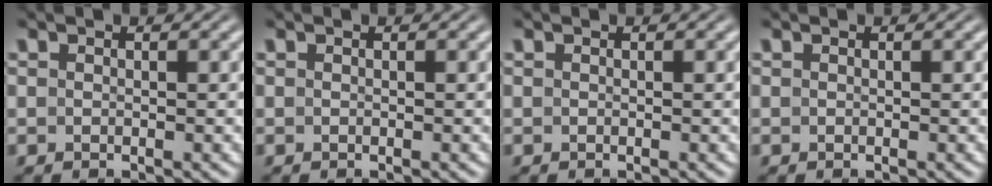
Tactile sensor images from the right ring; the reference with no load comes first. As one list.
[{"total": 0.0}, {"total": 0.0}, {"total": 0.0}]